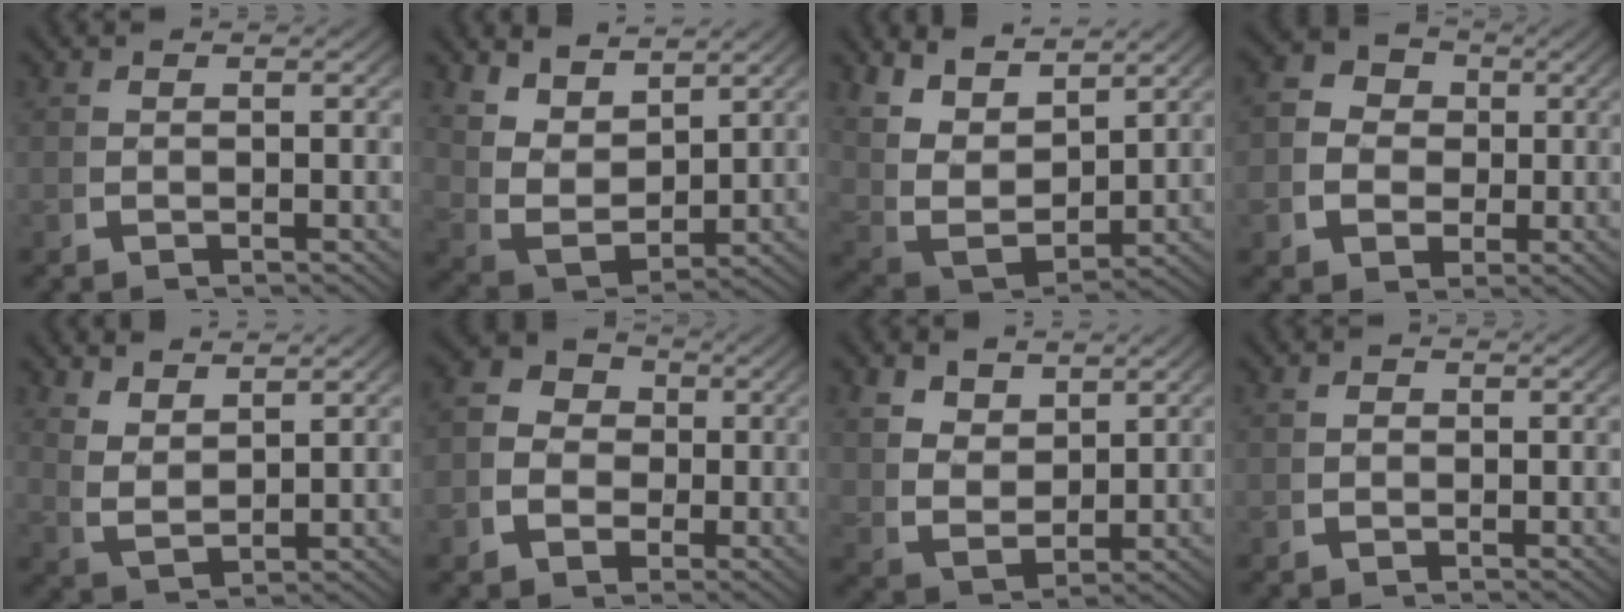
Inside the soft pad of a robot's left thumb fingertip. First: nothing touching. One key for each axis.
{"total": 6.3, "fx": 2.2, "fy": 4.1, "fz": 4.1, "tx": -0.105, "ty": -0.018, "tz": 0.049}
{"total": 8.0, "fx": 2.7, "fy": 5.3, "fz": 5.4, "tx": -0.136, "ty": -0.020, "tz": 0.055}
{"total": 7.3, "fx": 0.6, "fy": 6.5, "fz": 3.3, "tx": -0.070, "ty": -0.010, "tz": 0.003}
{"total": 3.8, "fx": 2.2, "fy": 2.0, "fz": 2.4, "tx": -0.057, "ty": -0.016, "tz": 0.058}
{"total": 7.4, "fx": 0.4, "fy": 6.6, "fz": 3.2, "tx": -0.060, "ty": -0.002, "tz": -0.006}
{"total": 4.8, "fx": 1.7, "fy": 3.3, "fz": 3.0, "tx": -0.075, "ty": -0.023, "tz": 0.046}
{"total": 0.6, "fx": 0.2, "fy": 0.5, "fz": 0.3, "tx": -0.007, "ty": -0.004, "tz": 0.005}